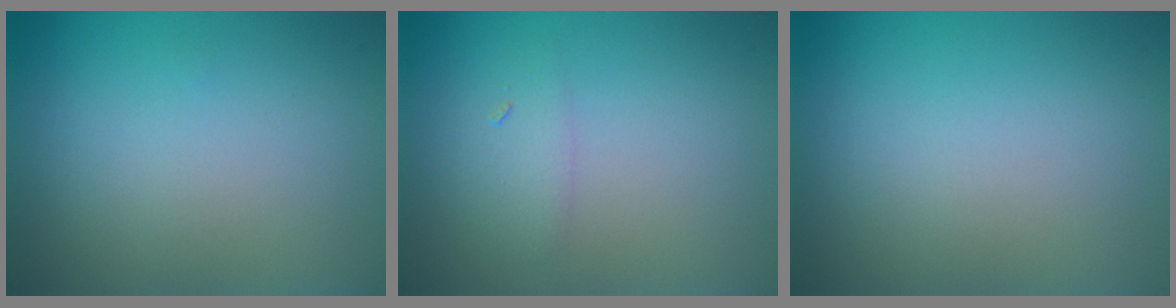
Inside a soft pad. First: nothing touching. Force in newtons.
{"total": 1.3, "press": 1.3, "slide": 0.1}
{"total": 0.0}